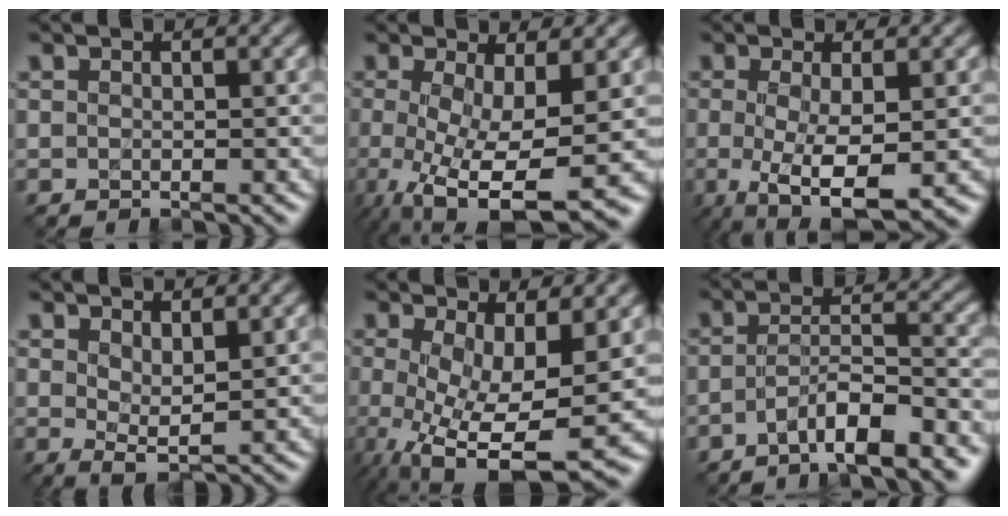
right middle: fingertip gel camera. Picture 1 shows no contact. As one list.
[{"total": 9.7, "force": [-2.9, 2.8, 8.8], "torque": [-0.157, -0.026, -0.040]}, {"total": 6.4, "force": [-1.4, 1.7, 6.0], "torque": [-0.117, -0.021, -0.019]}, {"total": 2.4, "force": [1.0, 0.7, 2.1], "torque": [-0.042, -0.009, 0.021]}, {"total": 11.4, "force": [-2.9, 4.5, 10.1], "torque": [-0.171, -0.031, -0.035]}, {"total": 6.1, "force": [-3.7, 1.2, 4.7], "torque": [-0.073, 0.008, -0.061]}]